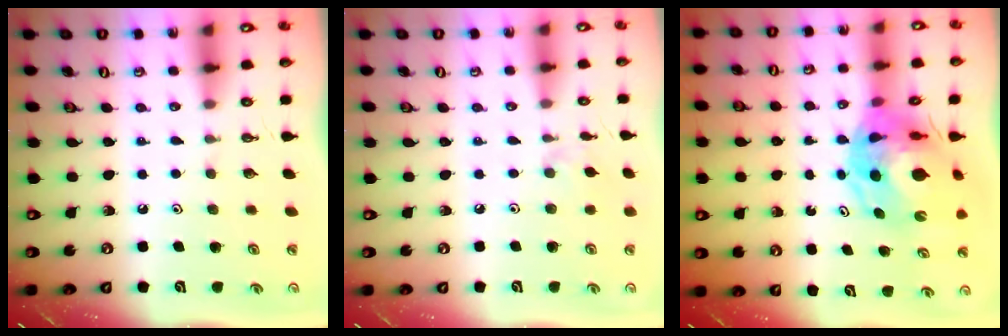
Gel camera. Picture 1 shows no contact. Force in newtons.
{"total": 2.4, "press": 2.4, "slide": 0.4}
{"total": 13.7, "press": 13.6, "slide": 1.6}